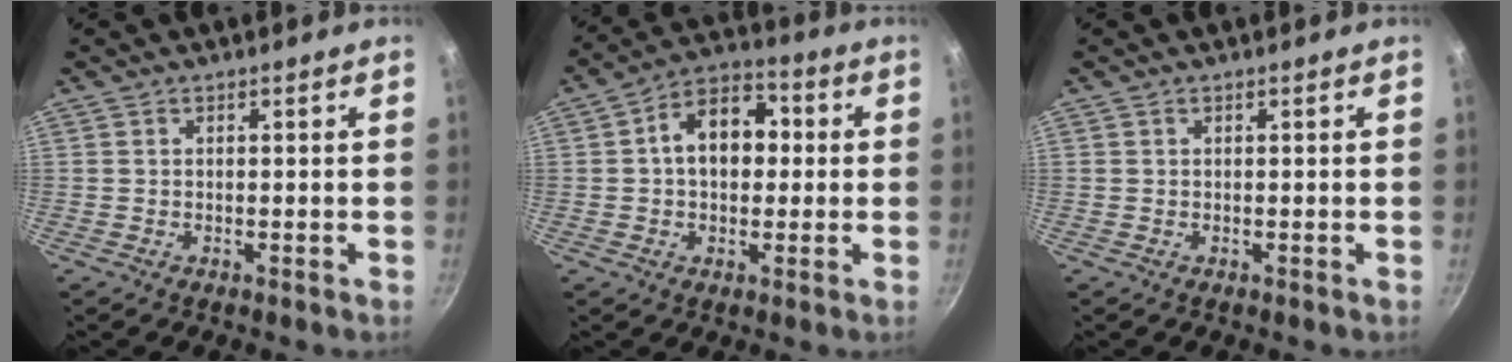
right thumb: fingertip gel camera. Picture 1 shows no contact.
{"total": 11.6, "force": [1.1, 8.1, 8.3], "torque": [-0.087, 0.028, 0.001]}
{"total": 0.0}